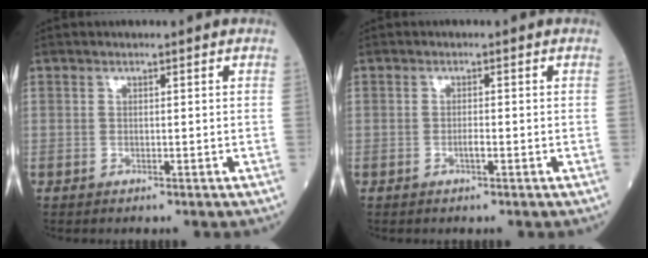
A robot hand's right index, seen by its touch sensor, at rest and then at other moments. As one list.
[{"total": 1.0, "force": [-0.5, 0.1, 0.9], "torque": [-0.017, 0.002, -0.009]}]